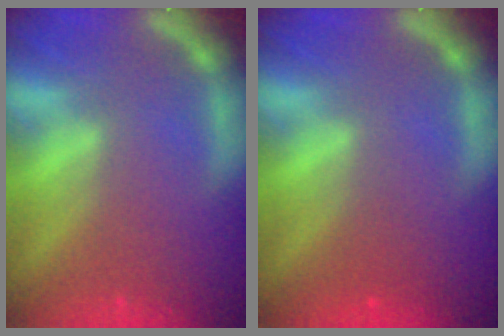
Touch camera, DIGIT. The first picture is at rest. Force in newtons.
{"total": 1.0}